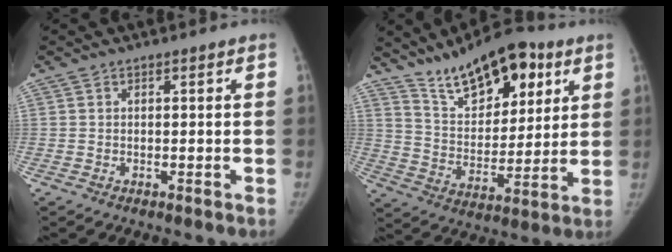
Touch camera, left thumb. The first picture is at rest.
{"total": 18.5, "force": [11.4, 8.7, 11.6], "torque": [-0.136, -0.052, 0.195]}